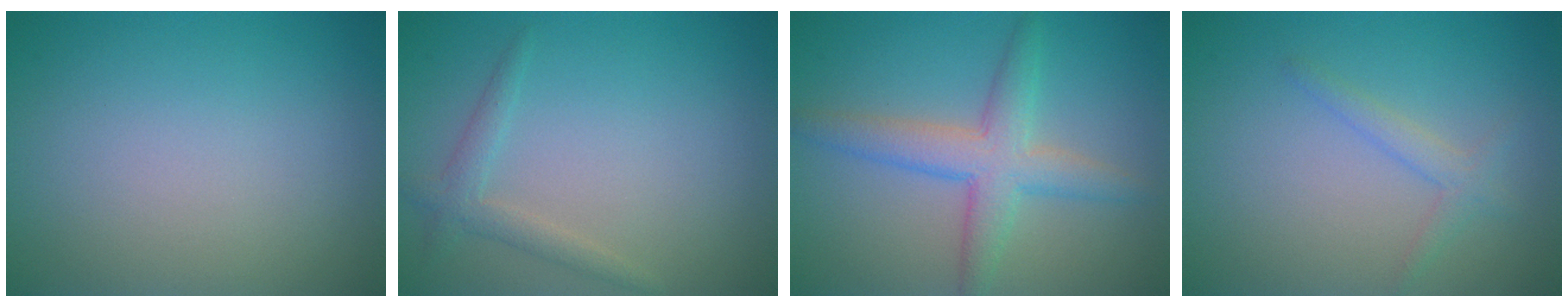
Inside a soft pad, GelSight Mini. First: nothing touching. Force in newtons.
{"total": 1.8, "press": 1.8, "slide": 0.1}
{"total": 4.4, "press": 4.4, "slide": 0.1}
{"total": 1.6, "press": 1.6, "slide": 0.1}